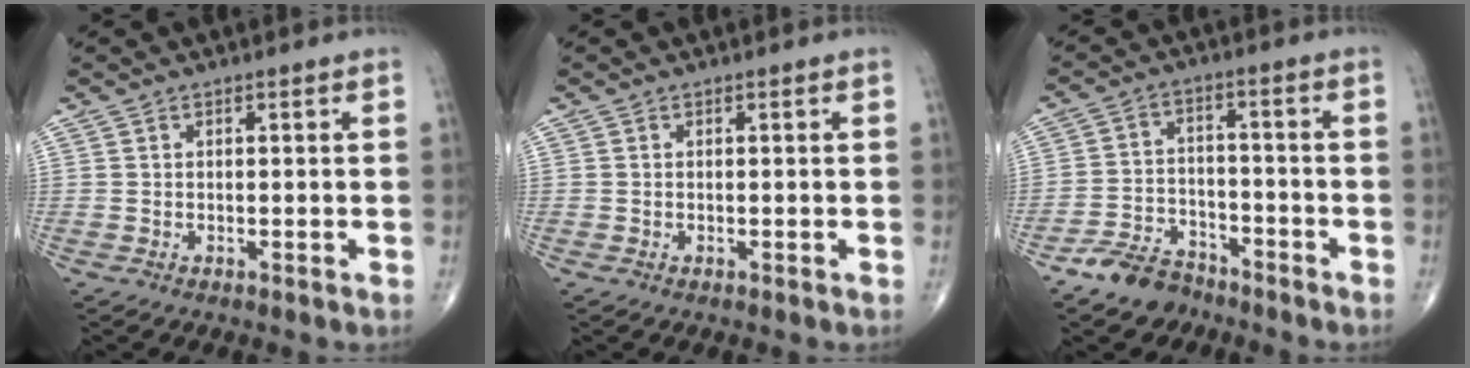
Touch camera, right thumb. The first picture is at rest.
{"total": 0.0}
{"total": 7.8, "force": [-6.1, 4.3, 2.2], "torque": [-0.025, 0.040, -0.117]}